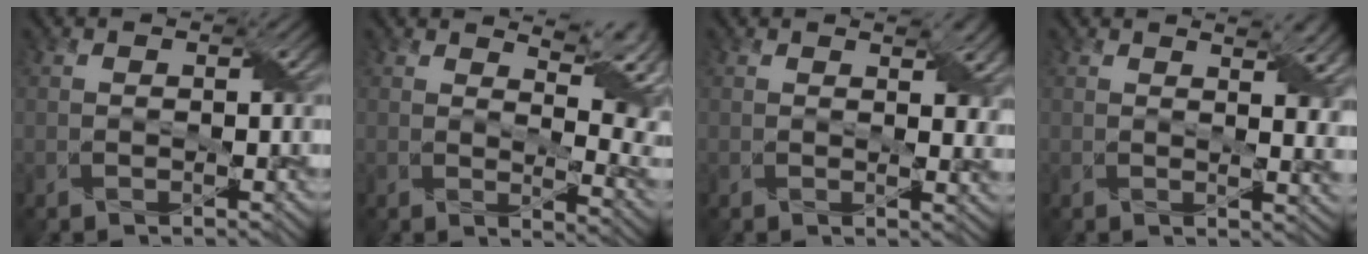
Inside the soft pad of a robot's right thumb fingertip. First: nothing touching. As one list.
[{"total": 8.5, "force": [5.0, 2.3, 6.5], "torque": [-0.095, 0.010, 0.076]}, {"total": 4.6, "force": [2.0, 2.0, 3.6], "torque": [-0.048, -0.001, 0.039]}, {"total": 7.2, "force": [3.2, 3.0, 5.7], "torque": [-0.055, 0.012, 0.039]}]